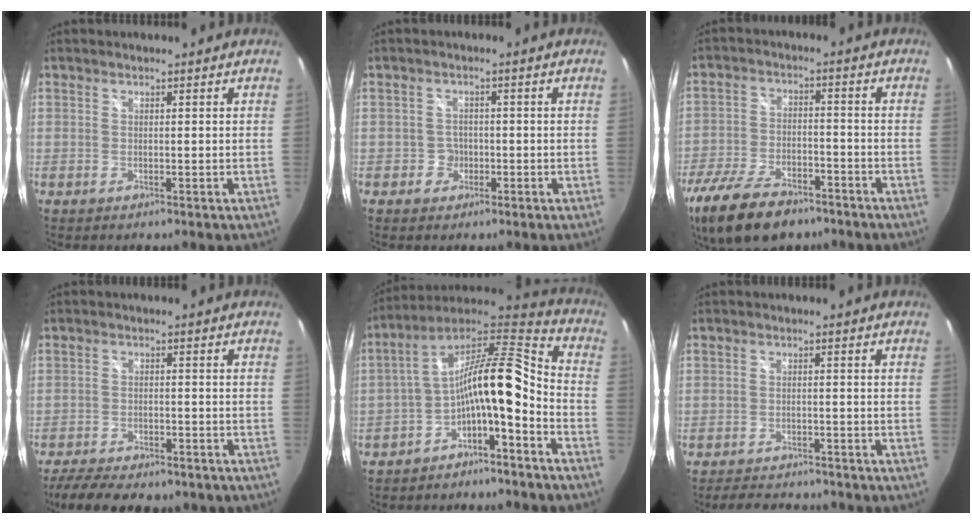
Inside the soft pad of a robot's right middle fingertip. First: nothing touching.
{"total": 2.8, "force": [-1.1, 2.5, 0.2], "torque": [-0.004, 0.006, -0.019]}
{"total": 17.9, "force": [-12.4, 8.4, 9.8], "torque": [-0.224, -0.029, -0.211]}
{"total": 13.6, "force": [-11.1, 4.4, 6.6], "torque": [-0.144, -0.025, -0.161]}
{"total": 15.0, "force": [-5.9, 4.9, 12.9], "torque": [-0.232, 0.020, -0.112]}
{"total": 7.1, "force": [-6.5, 2.2, 1.8], "torque": [-0.051, 0.013, -0.091]}